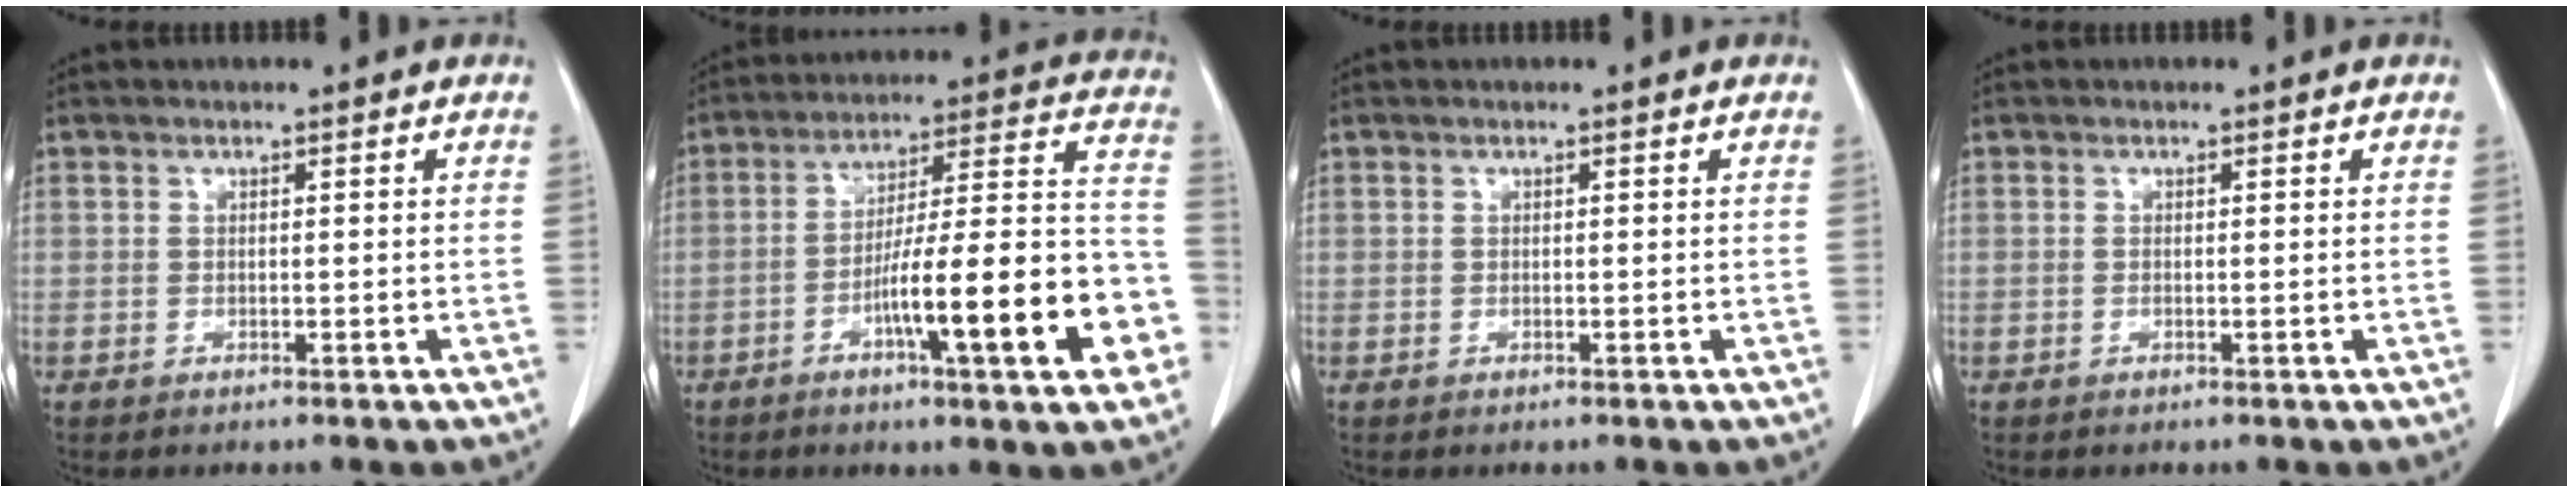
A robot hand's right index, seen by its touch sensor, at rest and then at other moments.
{"total": 19.6, "force": [-7.0, 2.1, 18.1], "torque": [-0.231, 0.021, -0.101]}
{"total": 0.0}
{"total": 0.0}